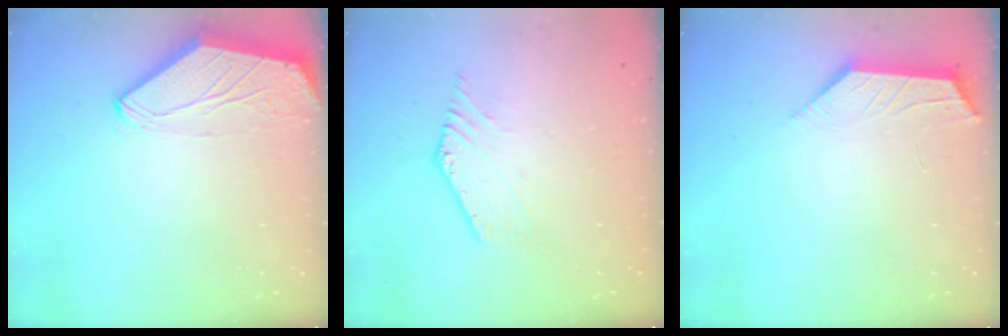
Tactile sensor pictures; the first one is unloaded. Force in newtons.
{"total": 0.6, "press": 0.5, "slide": 0.3}
{"total": 2.3, "press": 2.2, "slide": 0.5}